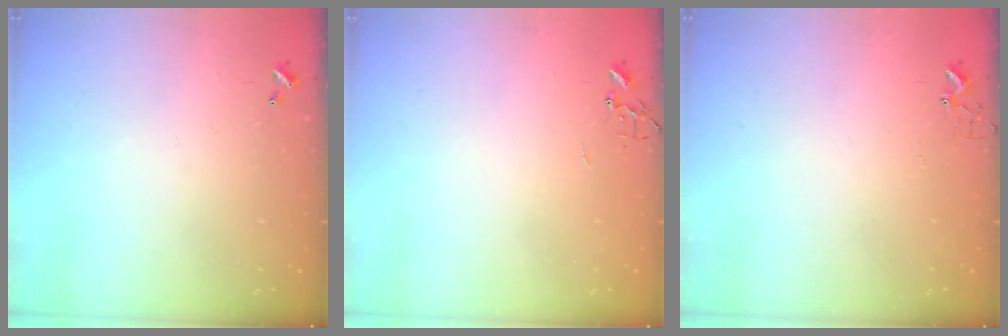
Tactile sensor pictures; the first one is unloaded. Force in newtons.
{"total": 0.0}
{"total": 2.7, "press": 2.7, "slide": 0.3}